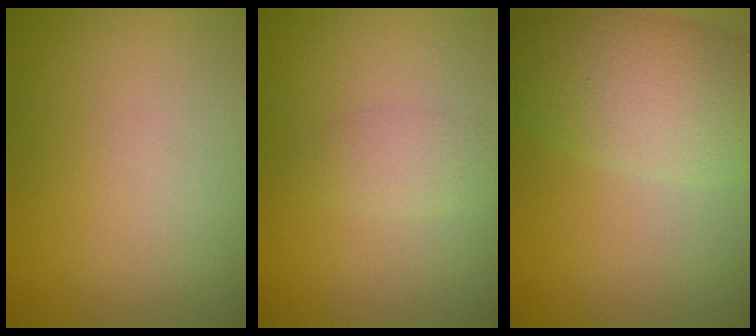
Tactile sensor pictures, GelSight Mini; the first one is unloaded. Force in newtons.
{"total": 1.5, "press": 1.5, "slide": 0.0}
{"total": 7.4, "press": 7.4, "slide": 0.4}